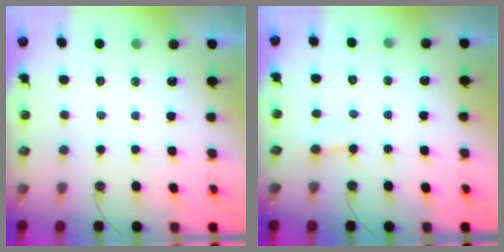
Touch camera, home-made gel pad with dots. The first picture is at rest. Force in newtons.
{"total": 4.3, "press": 4.2, "slide": 0.4}